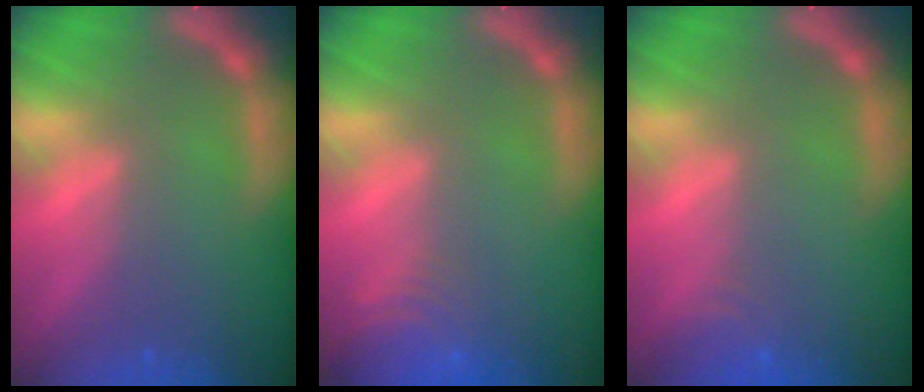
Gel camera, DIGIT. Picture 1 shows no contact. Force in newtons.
{"total": 6.0}
{"total": 2.4}